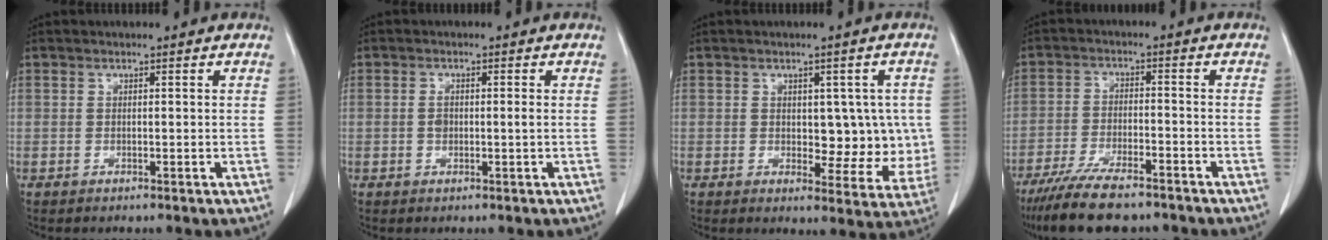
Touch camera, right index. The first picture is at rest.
{"total": 2.0, "force": [-0.1, 0.8, 1.8], "torque": [-0.039, 0.002, 0.002]}
{"total": 7.3, "force": [0.5, 4.2, 6.0], "torque": [-0.046, 0.007, 0.015]}
{"total": 11.3, "force": [-9.2, 2.3, 6.1], "torque": [-0.102, -0.024, -0.150]}